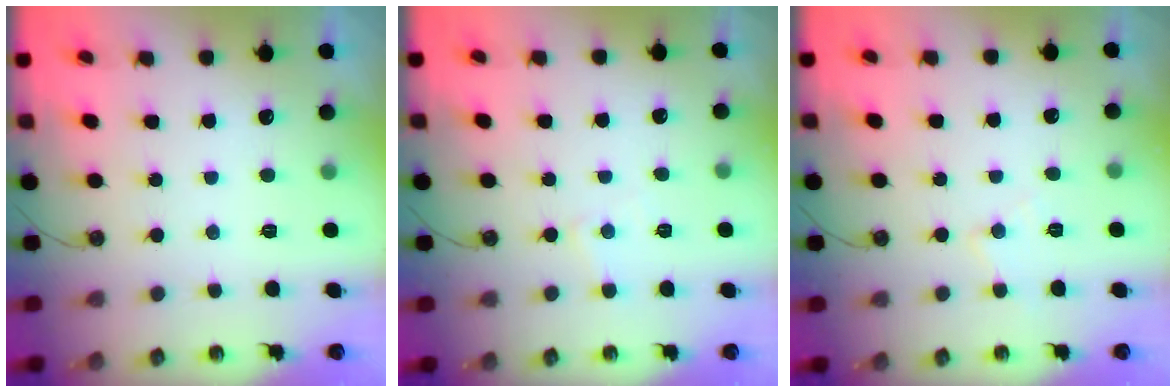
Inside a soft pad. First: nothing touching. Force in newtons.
{"total": 4.2, "press": 4.2, "slide": 0.5}
{"total": 5.5, "press": 5.4, "slide": 0.8}